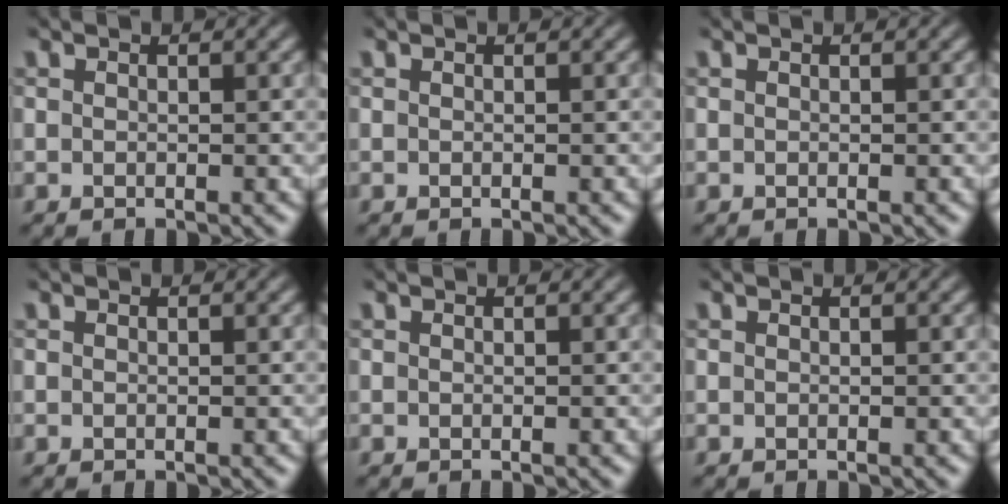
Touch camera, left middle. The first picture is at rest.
{"total": 0.0}
{"total": 0.0}
{"total": 0.0}
{"total": 0.0}
{"total": 0.0}